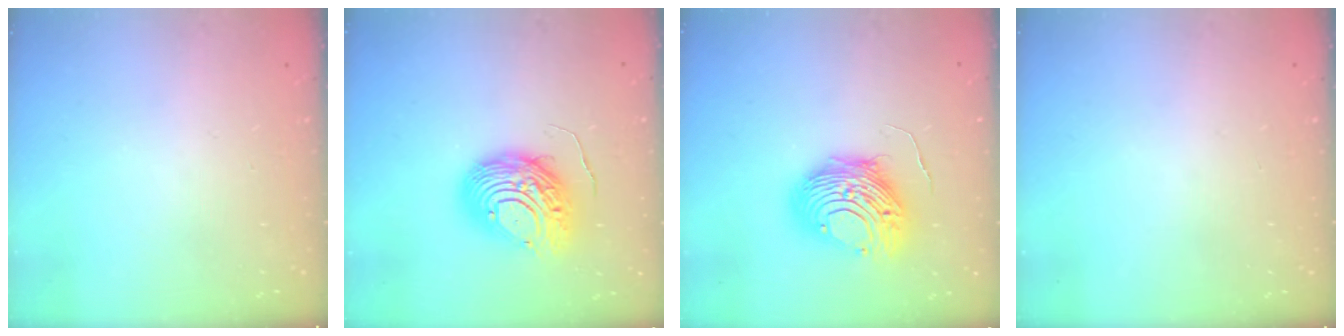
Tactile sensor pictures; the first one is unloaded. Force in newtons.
{"total": 11.8, "press": 11.8, "slide": 1.3}
{"total": 13.0, "press": 12.9, "slide": 1.4}
{"total": 0.0}